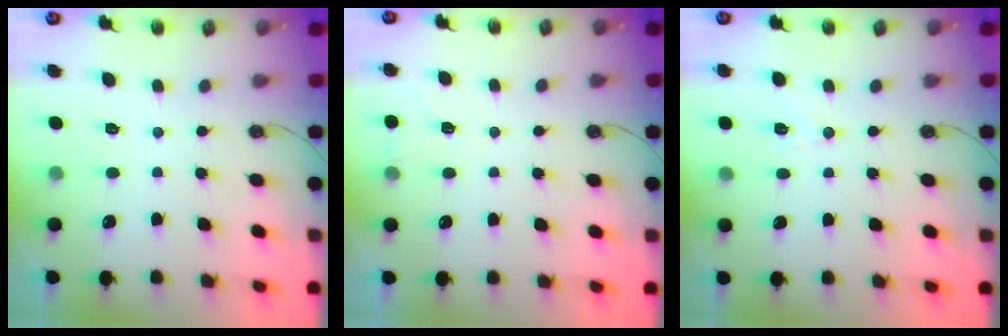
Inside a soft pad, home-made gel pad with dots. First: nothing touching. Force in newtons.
{"total": 4.7, "press": 3.0, "slide": 3.6}
{"total": 5.1, "press": 4.8, "slide": 1.8}